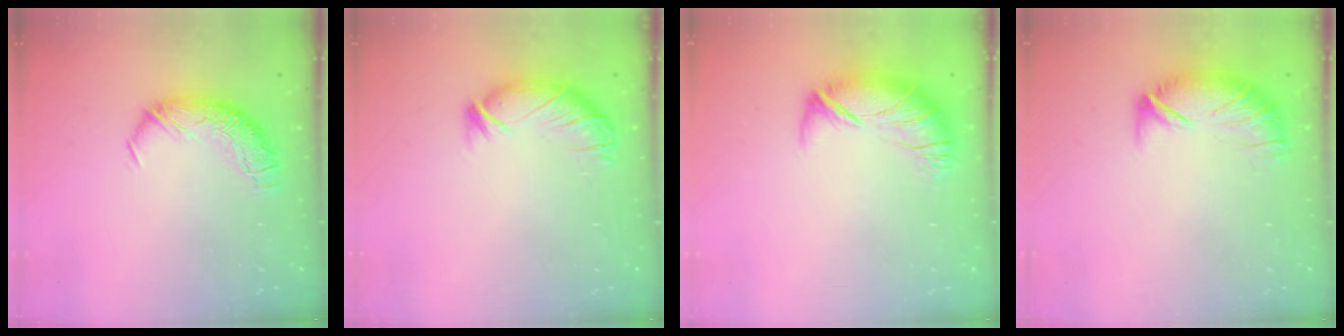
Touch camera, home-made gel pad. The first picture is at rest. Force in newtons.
{"total": 2.7, "press": 2.5, "slide": 0.9}
{"total": 2.6, "press": 1.8, "slide": 1.9}
{"total": 4.5, "press": 4.0, "slide": 2.1}